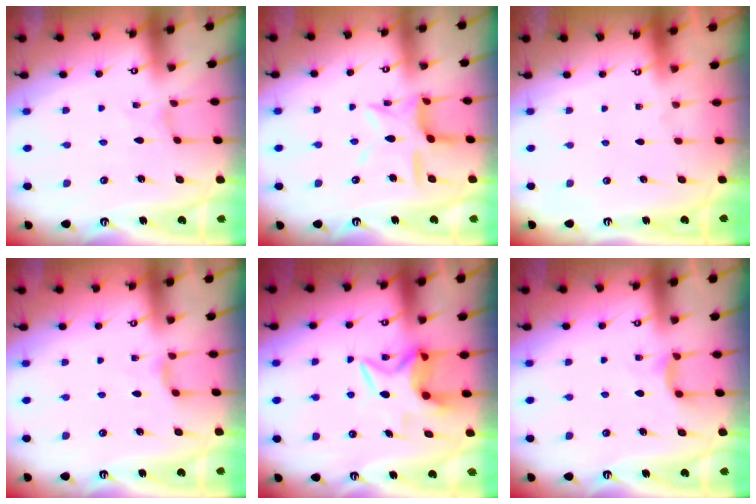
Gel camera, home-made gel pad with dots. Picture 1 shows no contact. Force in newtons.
{"total": 12.1, "press": 12.1, "slide": 0.9}
{"total": 0.0}
{"total": 1.9, "press": 1.9, "slide": 0.4}
{"total": 7.4, "press": 7.4, "slide": 0.4}
{"total": 5.9, "press": 5.9, "slide": 0.8}